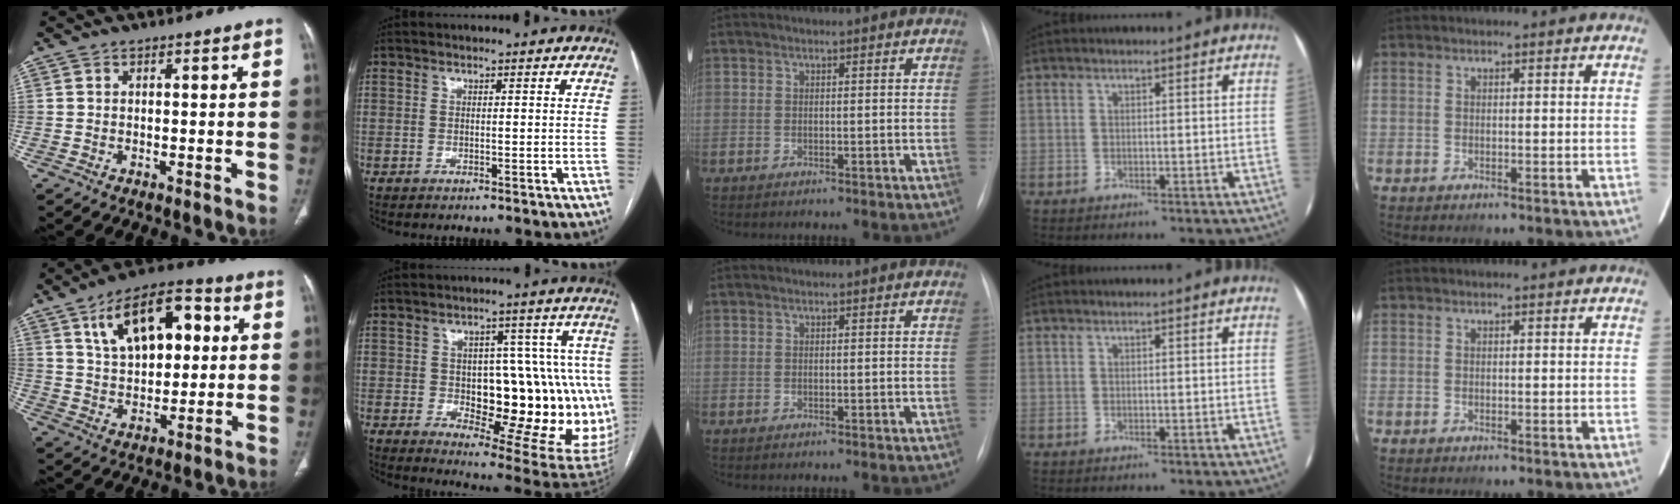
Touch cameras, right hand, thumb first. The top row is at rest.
{"thumb": {"total": 16.3, "force": [5.5, 8.9, 12.6], "torque": [-0.171, 0.003, 0.094]}, "index": {"total": 21.6, "force": [-1.8, 9.6, 19.2], "torque": [-0.183, 0.028, 0.006]}}